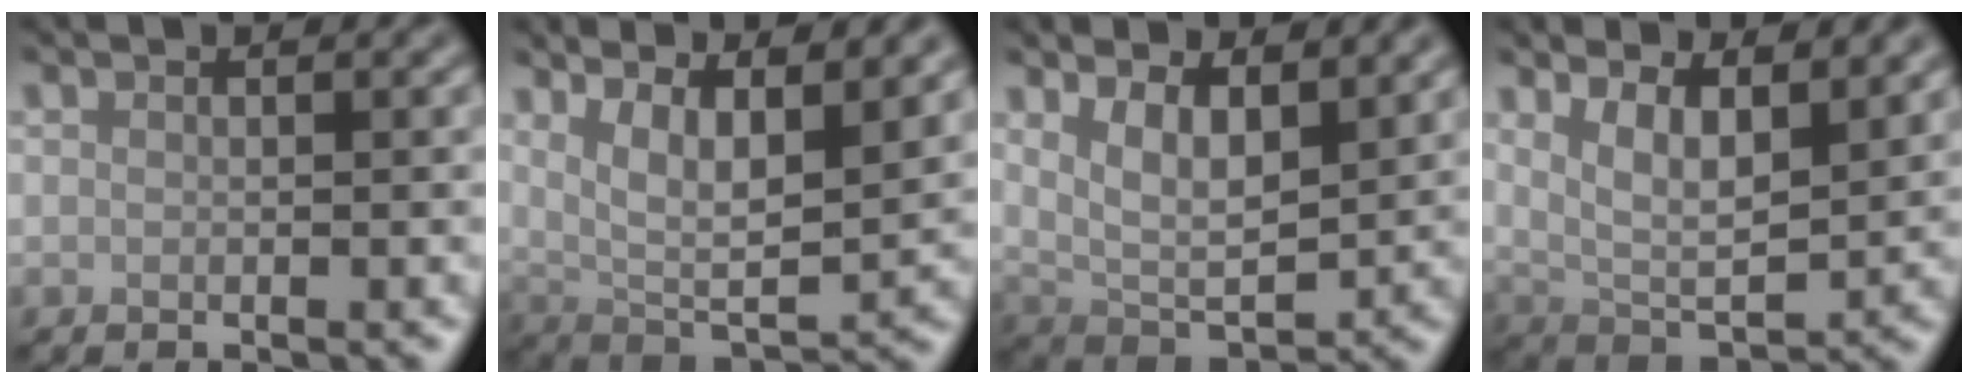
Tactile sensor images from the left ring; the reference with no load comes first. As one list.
[{"total": 9.2, "force": [4.7, 2.9, 7.3], "torque": [-0.113, 0.005, 0.073]}, {"total": 6.1, "force": [2.6, 2.7, 4.8], "torque": [-0.088, -0.007, 0.052]}, {"total": 6.7, "force": [3.3, 2.6, 5.3], "torque": [-0.093, -0.005, 0.057]}]